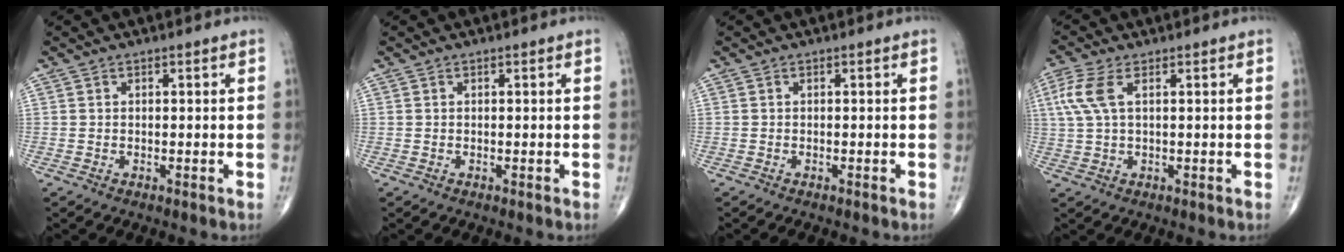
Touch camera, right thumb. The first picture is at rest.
{"total": 0.0}
{"total": 0.9, "force": [-0.8, 0.1, 0.4], "torque": [-0.005, 0.000, -0.009]}
{"total": 6.0, "force": [1.8, 2.5, 5.2], "torque": [-0.149, 0.014, 0.040]}